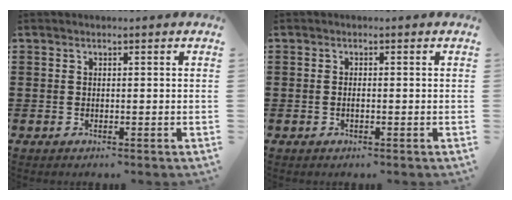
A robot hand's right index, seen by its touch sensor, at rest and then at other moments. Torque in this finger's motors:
{"motor_torque": [-1.23, 0.92, -0.02, -0.01]}